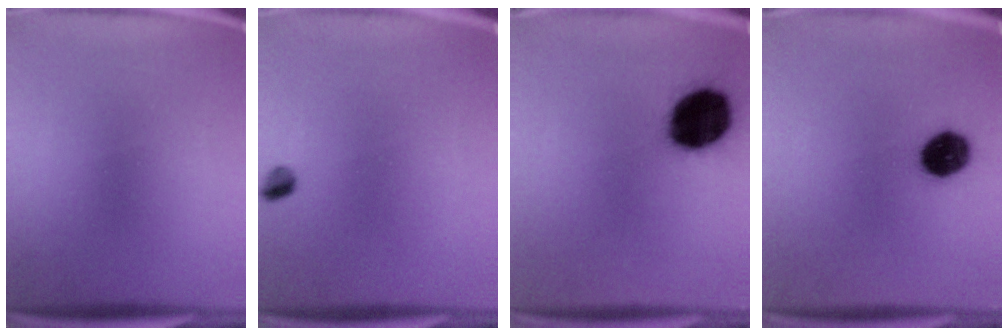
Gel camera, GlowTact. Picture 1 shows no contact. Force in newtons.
{"total": 2.3}
{"total": 19.2}
{"total": 9.6}